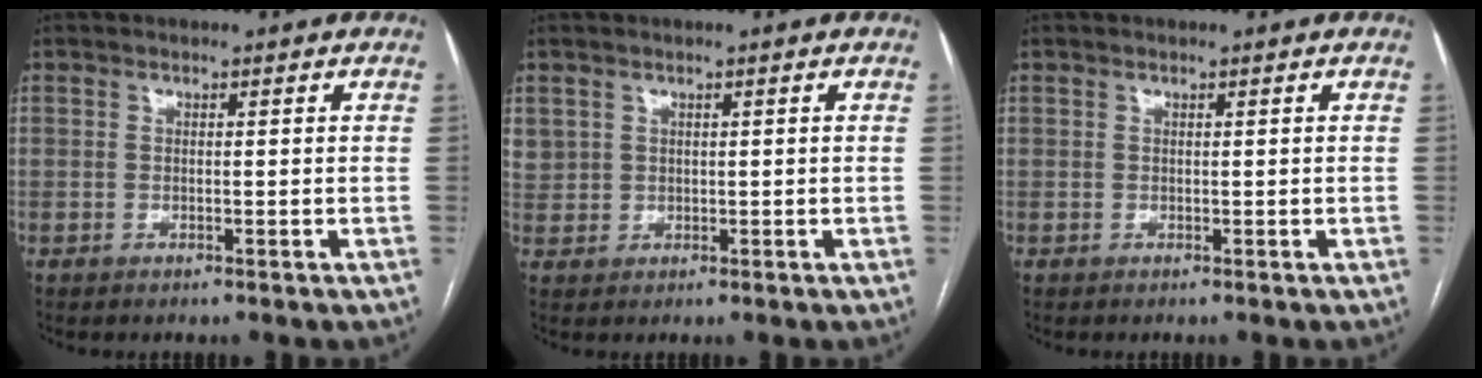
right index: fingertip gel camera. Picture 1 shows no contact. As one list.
[{"total": 2.8, "force": [1.2, 2.5, 0.5], "torque": [-0.001, 0.010, 0.028]}, {"total": 0.0}]